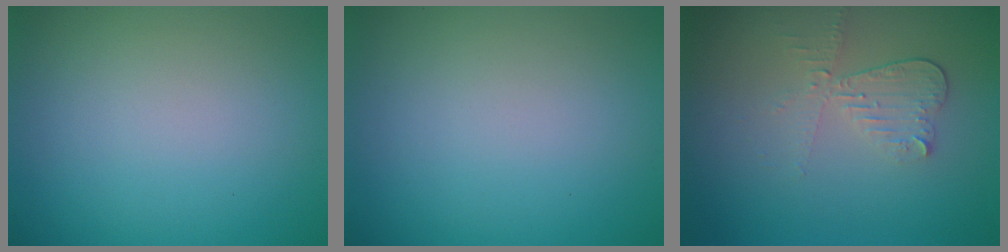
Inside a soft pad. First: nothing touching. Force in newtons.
{"total": 0.0}
{"total": 2.8, "press": 2.5, "slide": 1.3}